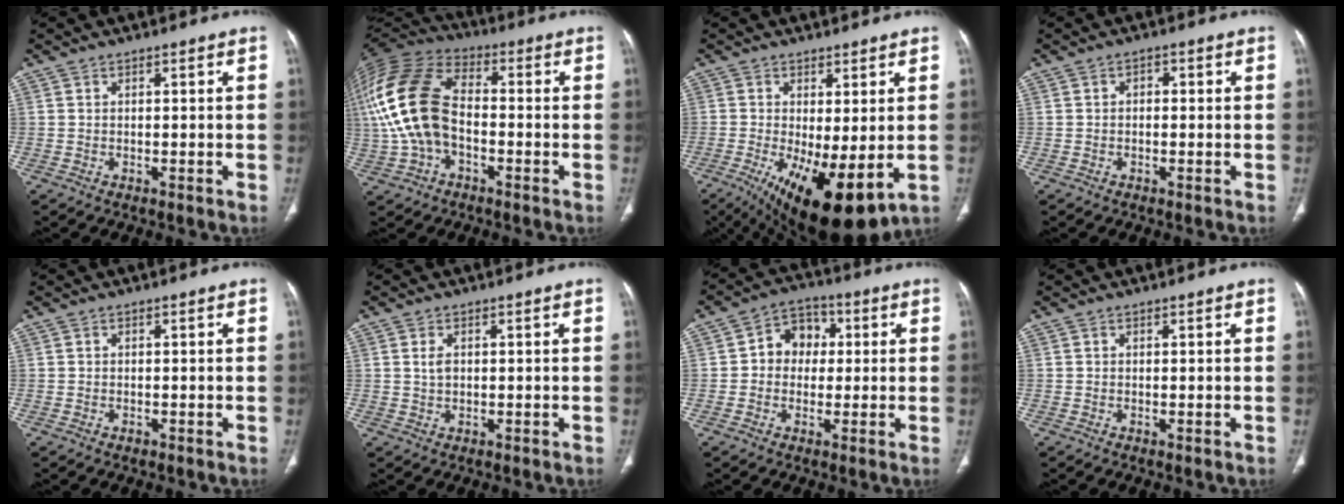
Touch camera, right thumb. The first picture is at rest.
{"total": 18.6, "force": [-1.8, 11.6, 14.4], "torque": [-0.314, 0.030, -0.039]}
{"total": 14.9, "force": [-3.7, 5.6, 13.3], "torque": [-0.219, -0.025, -0.038]}
{"total": 1.4, "force": [0.0, 1.1, 1.0], "torque": [-0.006, 0.006, -0.005]}
{"total": 0.5, "force": [-0.4, 0.3, 0.2], "torque": [-0.002, 0.000, -0.007]}
{"total": 2.1, "force": [0.4, 1.4, 1.5], "torque": [-0.031, 0.002, 0.009]}
{"total": 7.9, "force": [0.8, 6.5, 4.4], "torque": [-0.032, 0.017, 0.001]}
{"total": 0.0}